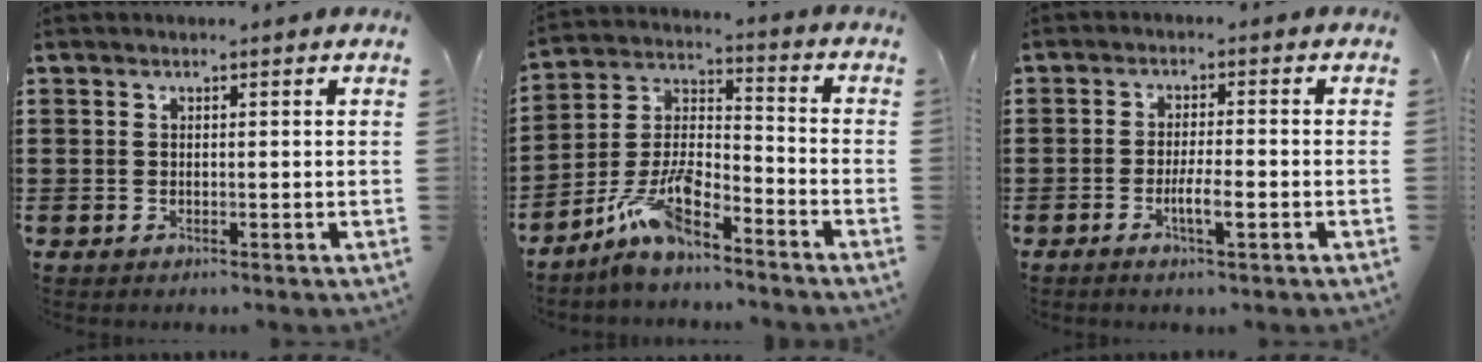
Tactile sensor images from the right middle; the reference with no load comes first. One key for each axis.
{"total": 9.7, "fx": -7.7, "fy": 2.4, "fz": 5.3, "tx": -0.117, "ty": 0.005, "tz": -0.151}
{"total": 3.9, "fx": -1.6, "fy": 0.7, "fz": 3.4, "tx": -0.057, "ty": 0.003, "tz": -0.028}